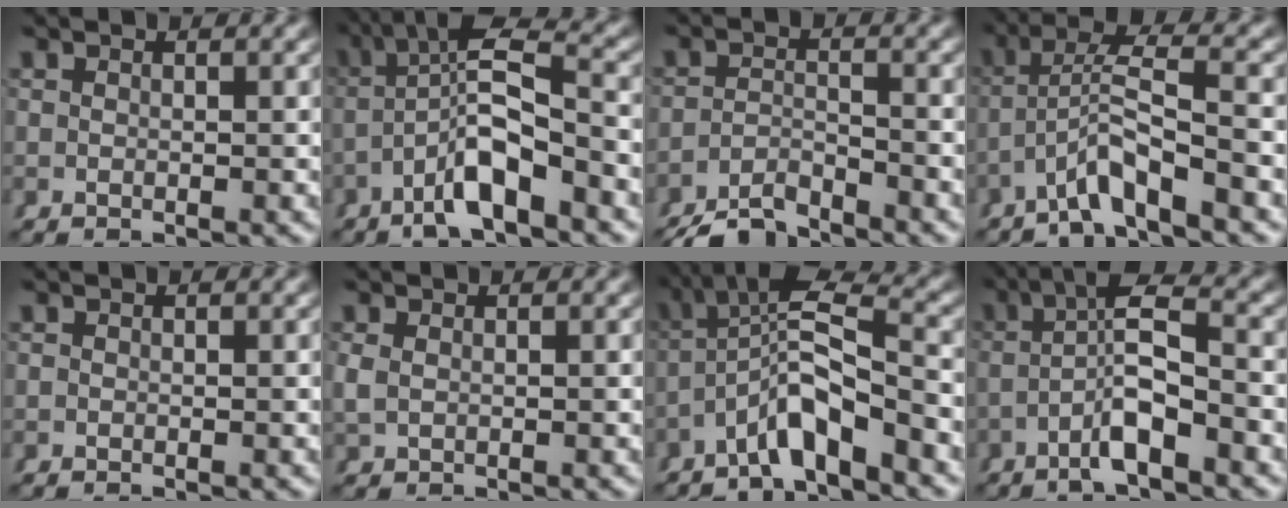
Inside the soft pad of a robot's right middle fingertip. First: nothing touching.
{"total": 7.1, "force": [0.2, 3.3, 6.3], "torque": [-0.108, -0.001, 0.004]}
{"total": 4.7, "force": [-4.4, 0.6, 1.3], "torque": [-0.006, -0.003, -0.075]}
{"total": 5.0, "force": [0.0, 1.9, 4.6], "torque": [-0.090, 0.003, -0.001]}
{"total": 0.0}
{"total": 0.8, "force": [0.2, 0.5, 0.6], "torque": [-0.018, -0.002, 0.013]}
{"total": 6.4, "force": [-0.3, 3.2, 5.5], "torque": [-0.094, -0.003, -0.005]}
{"total": 5.3, "force": [0.1, 1.7, 5.1], "torque": [-0.085, 0.004, 0.000]}